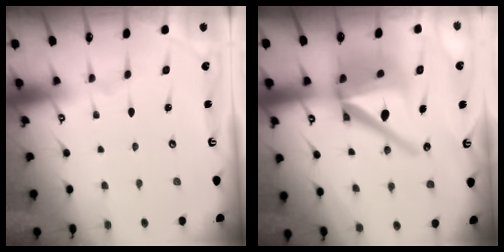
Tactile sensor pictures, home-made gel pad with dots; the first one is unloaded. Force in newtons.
{"total": 19.7, "press": 19.6, "slide": 2.3}